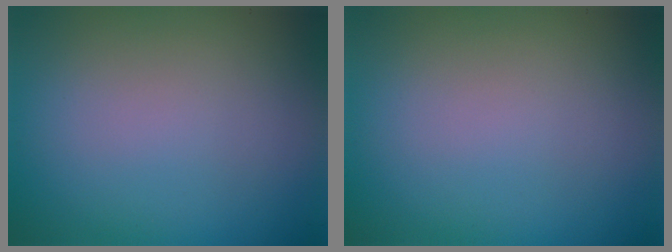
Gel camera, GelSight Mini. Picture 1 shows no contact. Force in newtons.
{"total": 0.0}